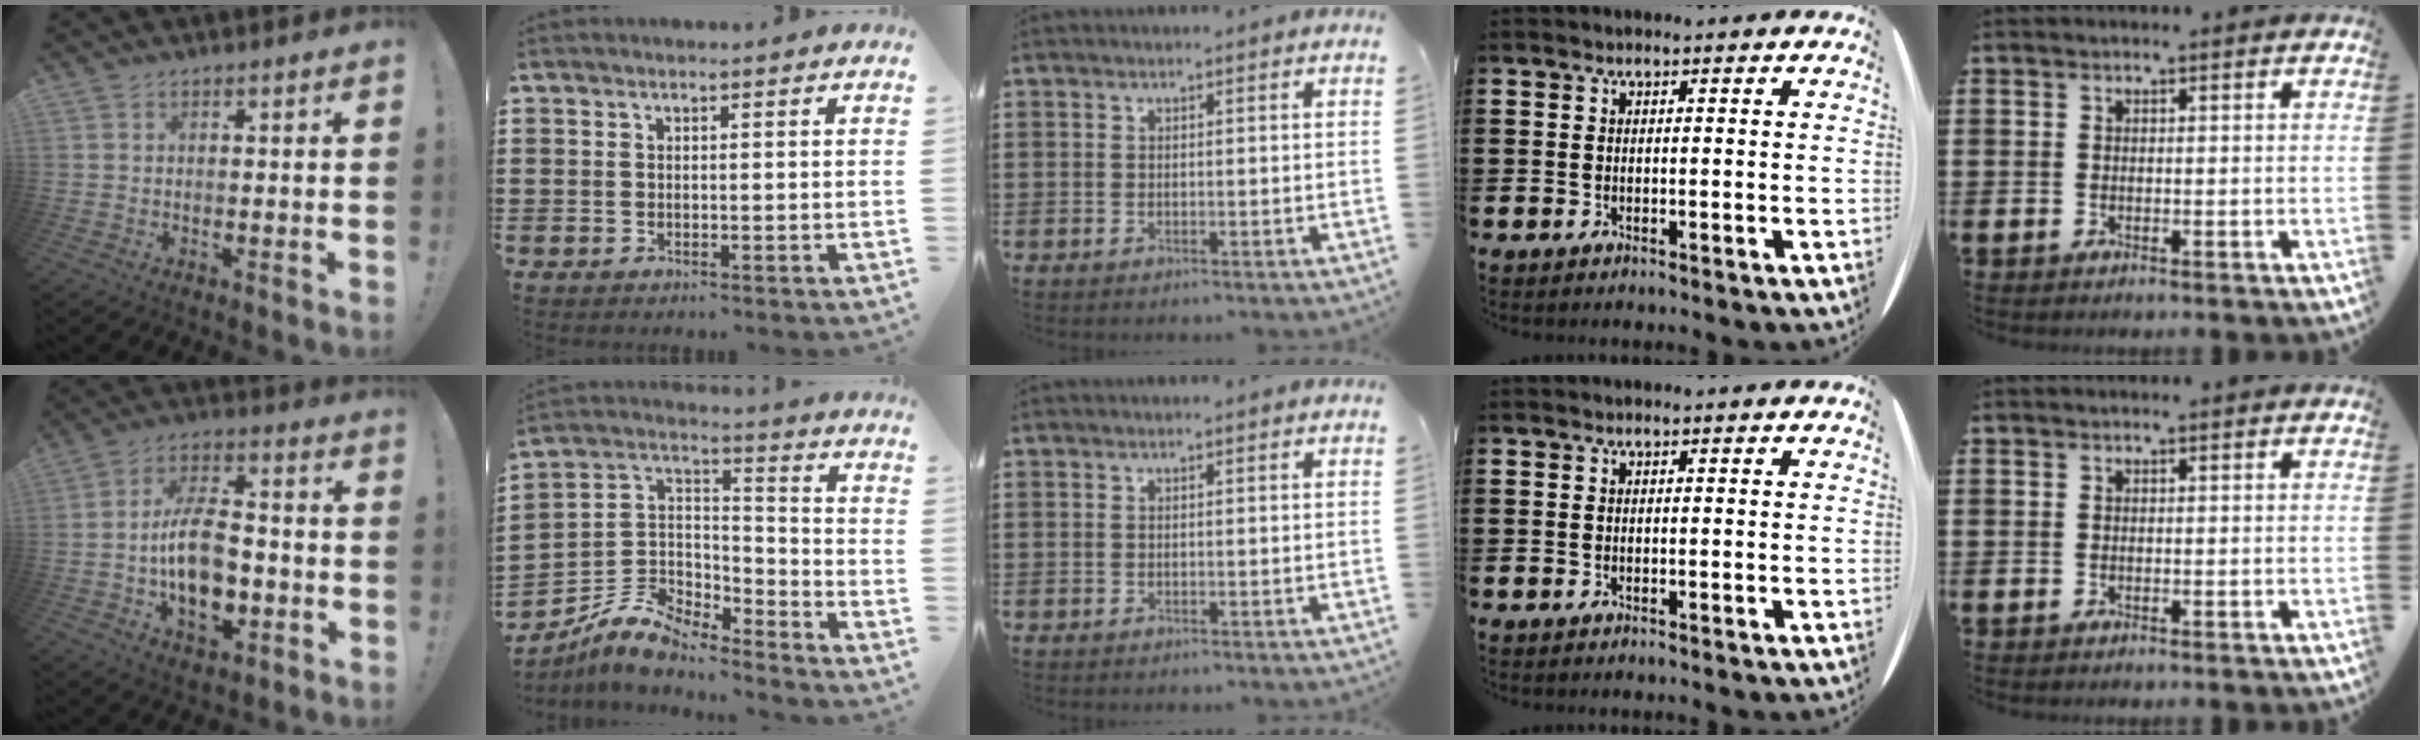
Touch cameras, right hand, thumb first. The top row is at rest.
{"thumb": {"total": 16.5, "force": [-3.6, 10.0, 12.7], "torque": [-0.221, 0.011, -0.065]}, "index": {"total": 8.3, "force": [-7.0, 3.4, 2.9], "torque": [-0.086, 0.013, -0.143]}}